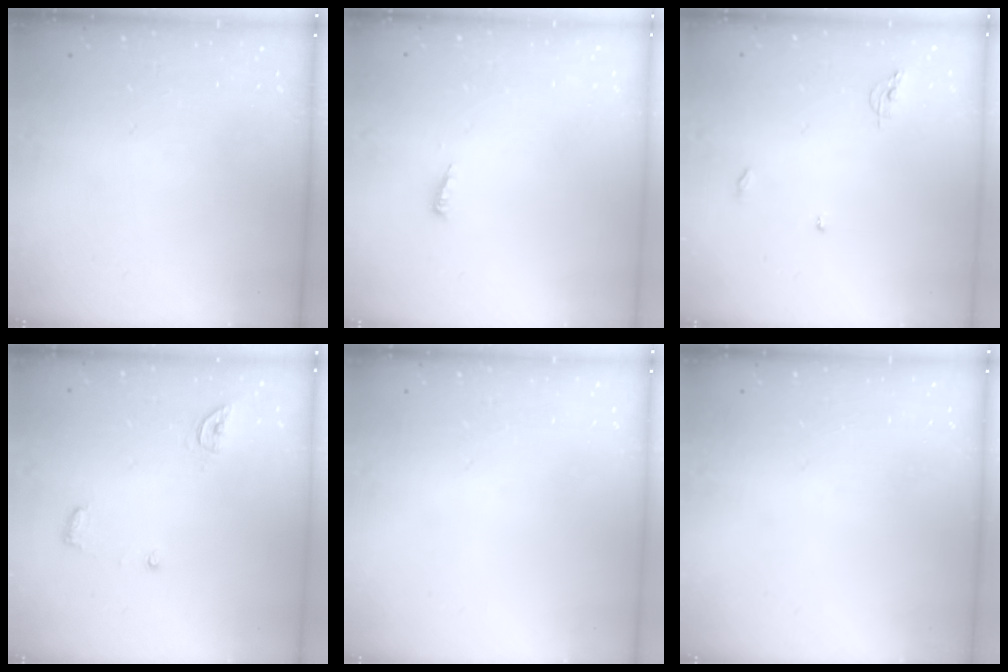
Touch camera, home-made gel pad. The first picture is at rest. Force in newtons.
{"total": 3.9, "press": 3.9, "slide": 0.4}
{"total": 5.4, "press": 5.4, "slide": 0.4}
{"total": 5.5, "press": 5.5, "slide": 0.2}
{"total": 0.0}
{"total": 0.0}